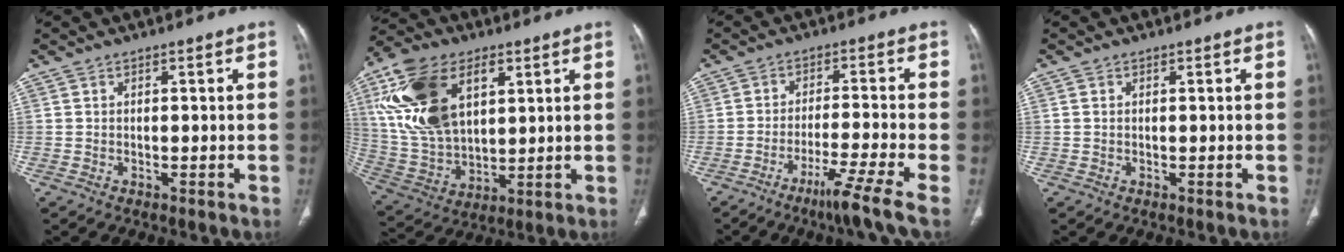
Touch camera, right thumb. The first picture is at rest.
{"total": 21.0, "force": [7.6, 12.5, 15.2], "torque": [-0.281, -0.016, 0.148]}
{"total": 9.0, "force": [-5.2, -0.7, 7.3], "torque": [-0.138, 0.010, -0.089]}
{"total": 0.8, "force": [0.2, 0.6, 0.4], "torque": [-0.009, 0.002, 0.004]}